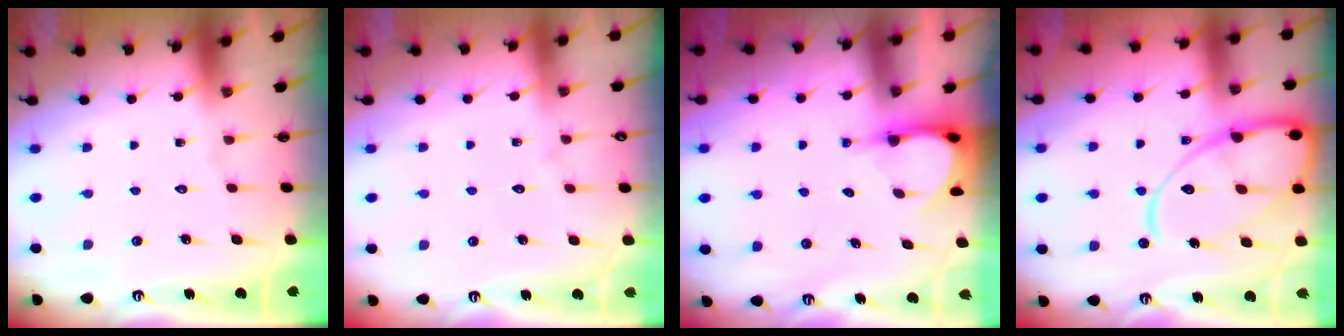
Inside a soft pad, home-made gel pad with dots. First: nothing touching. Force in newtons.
{"total": 3.2, "press": 3.2, "slide": 0.5}
{"total": 3.7, "press": 3.7, "slide": 0.2}
{"total": 17.7, "press": 17.6, "slide": 1.8}